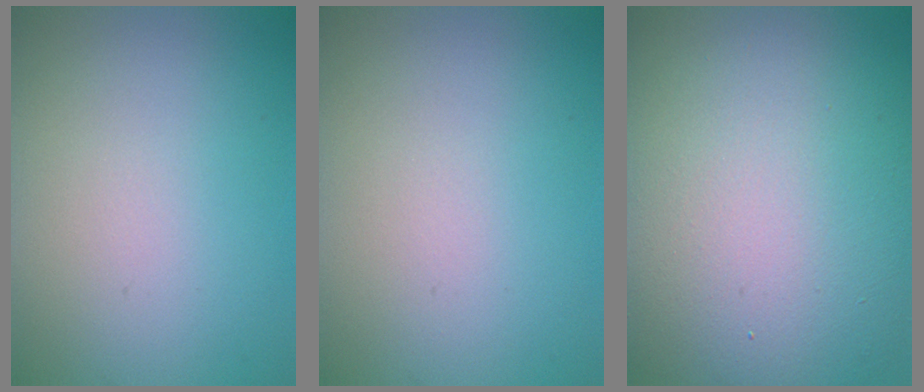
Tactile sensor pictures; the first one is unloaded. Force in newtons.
{"total": 0.0}
{"total": 17.7, "press": 17.7, "slide": 1.2}